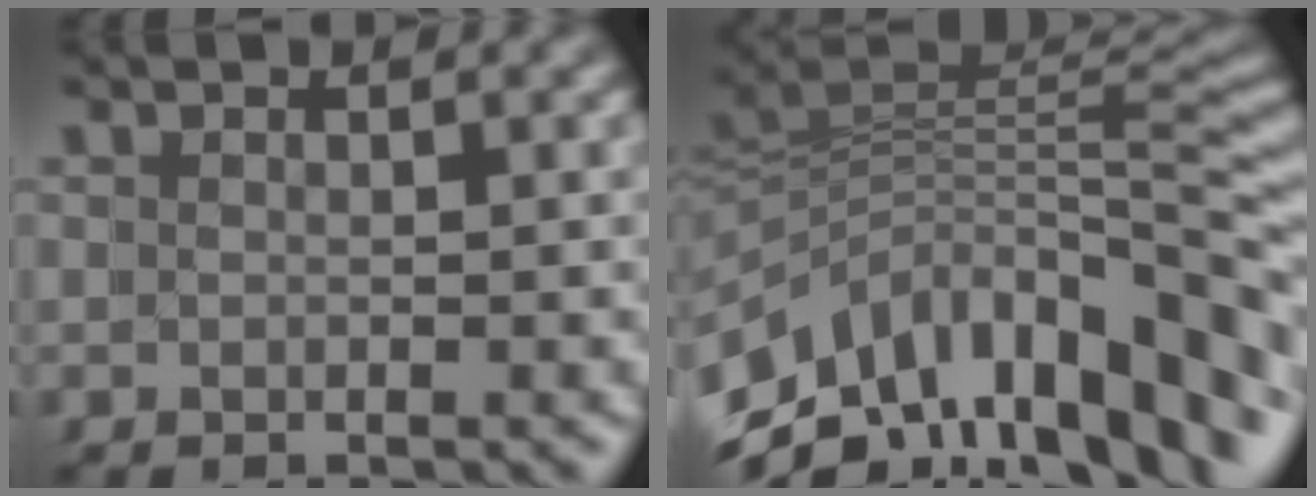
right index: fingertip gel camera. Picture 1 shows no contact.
{"total": 14.0, "force": [-4.1, 9.8, 9.0], "torque": [-0.187, -0.033, -0.061]}